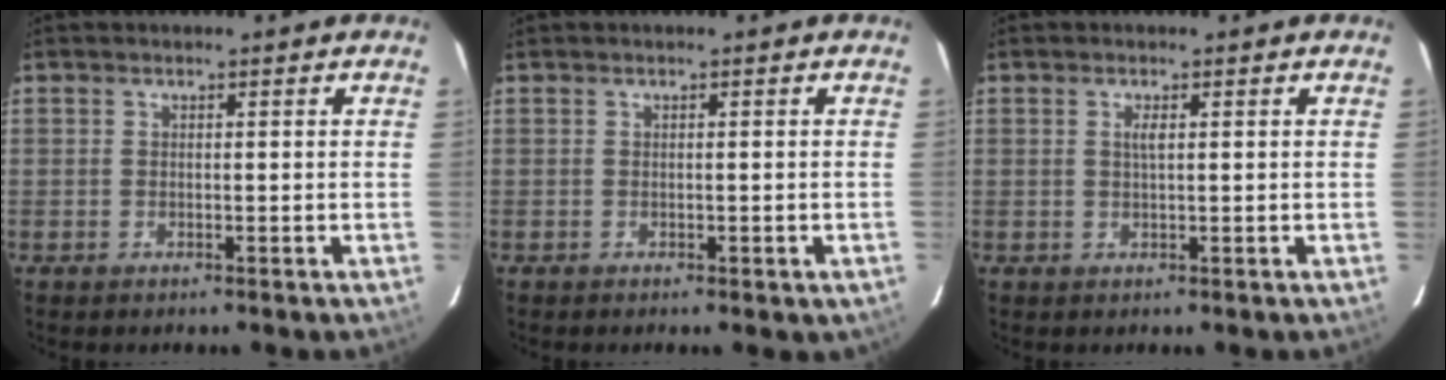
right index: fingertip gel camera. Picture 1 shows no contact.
{"total": 1.3, "force": [-0.5, 0.5, 1.1], "torque": [-0.010, -0.001, -0.004]}
{"total": 1.5, "force": [0.4, 0.2, 1.4], "torque": [-0.025, 0.001, 0.007]}